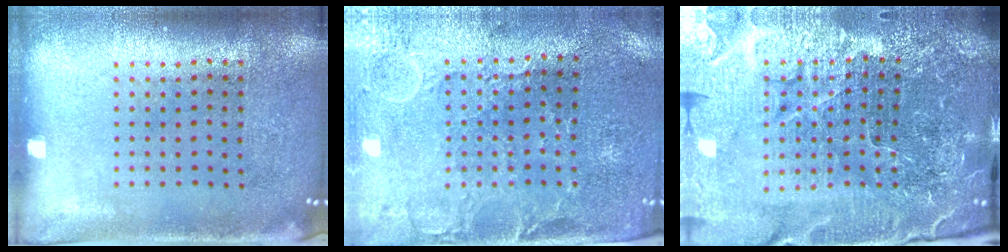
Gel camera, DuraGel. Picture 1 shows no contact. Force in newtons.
{"total": 0.6, "press": 0.3, "slide": 0.5}
{"total": 6.5, "press": 5.8, "slide": 3.0}